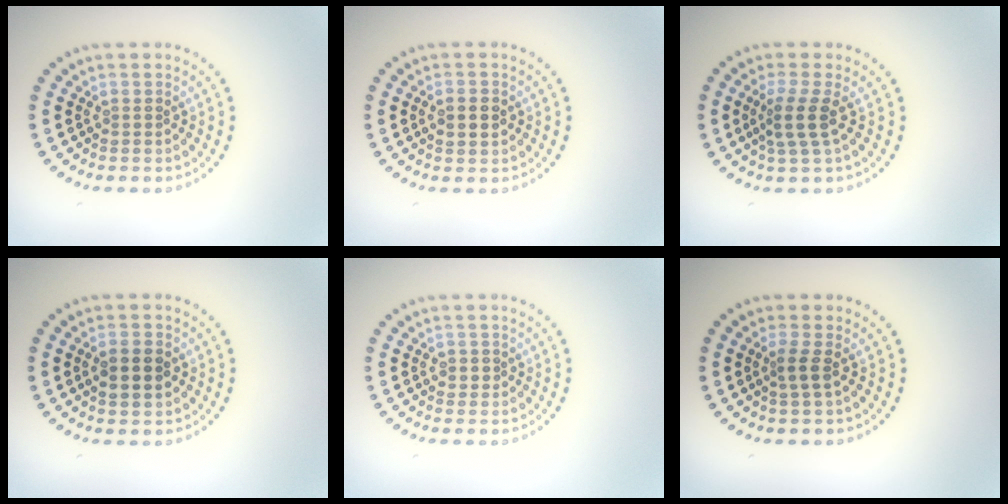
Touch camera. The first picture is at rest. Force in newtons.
{"total": 2.6, "press": 2.6, "slide": 0.2}
{"total": 2.5, "press": 2.0, "slide": 1.6}
{"total": 2.7, "press": 2.7, "slide": 0.2}
{"total": 1.1, "press": 1.0, "slide": 0.4}
{"total": 1.7, "press": 1.4, "slide": 1.0}